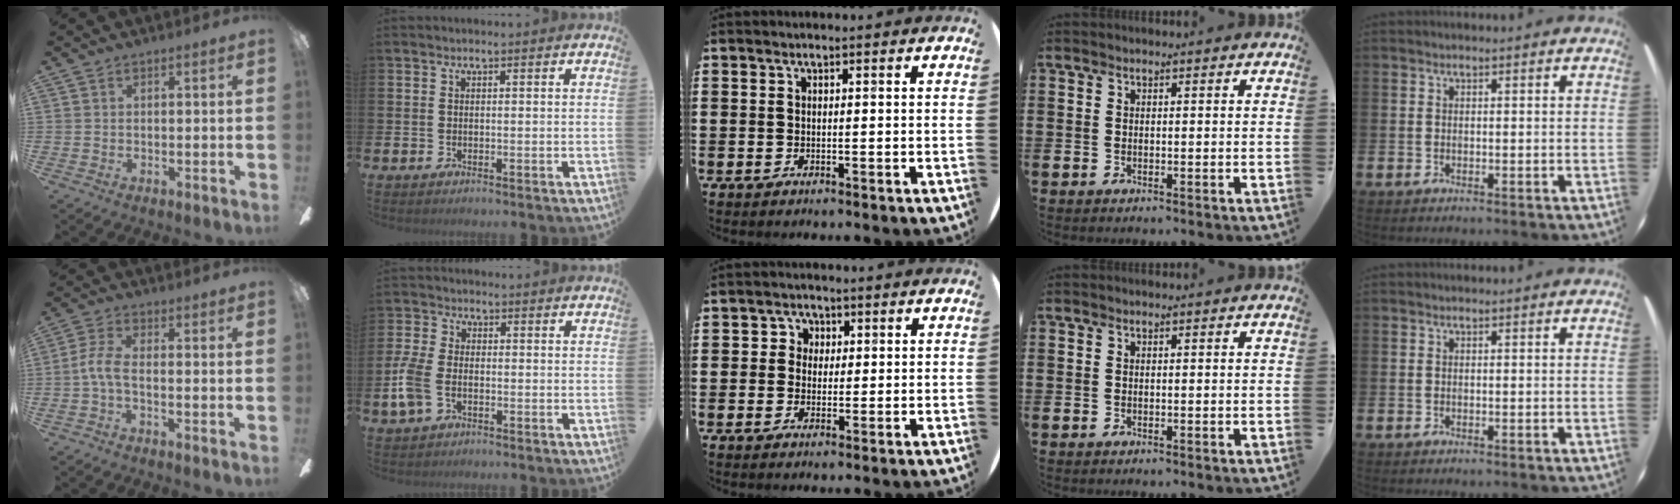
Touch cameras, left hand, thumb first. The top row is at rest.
{"thumb": {"total": 6.2, "force": [-1.0, 2.7, 5.5], "torque": [-0.132, -0.001, -0.024]}, "index": {"total": 5.5, "force": [-1.3, 3.3, 4.1], "torque": [-0.085, 0.002, -0.029]}, "middle": {"total": 2.3, "force": [0.9, 2.1, 0.3], "torque": [0.004, 0.003, 0.012]}}